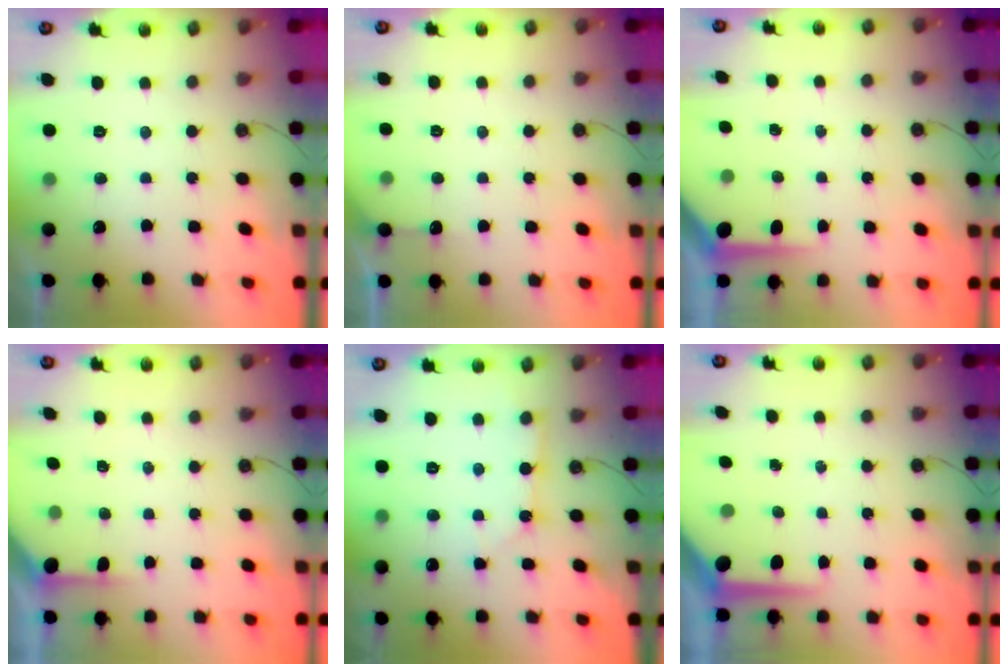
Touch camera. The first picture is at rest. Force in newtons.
{"total": 3.2, "press": 3.1, "slide": 0.3}
{"total": 5.3, "press": 5.2, "slide": 0.1}
{"total": 2.2, "press": 2.2, "slide": 0.3}
{"total": 3.4, "press": 3.4, "slide": 0.3}
{"total": 8.7, "press": 8.6, "slide": 0.9}